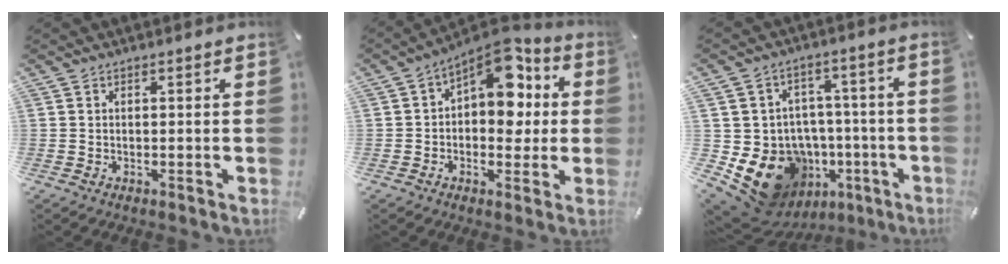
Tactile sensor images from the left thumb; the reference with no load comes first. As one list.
[{"total": 12.4, "force": [5.0, 7.3, 8.6], "torque": [-0.111, -0.037, 0.086]}, {"total": 15.7, "force": [-6.4, 12.6, 6.6], "torque": [-0.108, 0.026, -0.082]}]